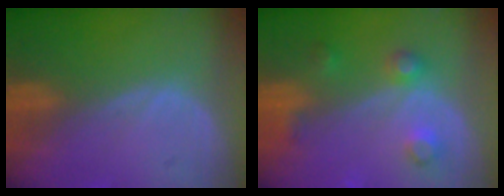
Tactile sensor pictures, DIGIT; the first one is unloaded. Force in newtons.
{"total": 4.2, "press": 4.2, "slide": 0.0}